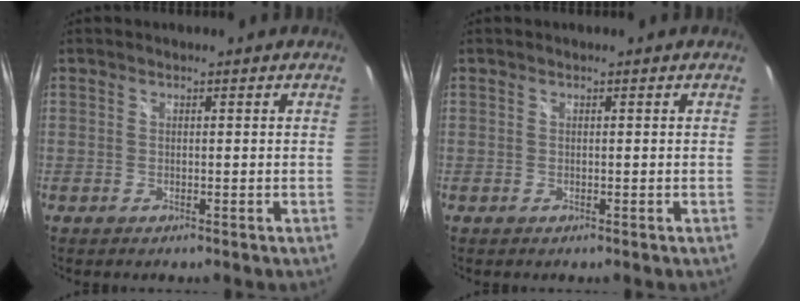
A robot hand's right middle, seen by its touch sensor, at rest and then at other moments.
{"total": 0.0}